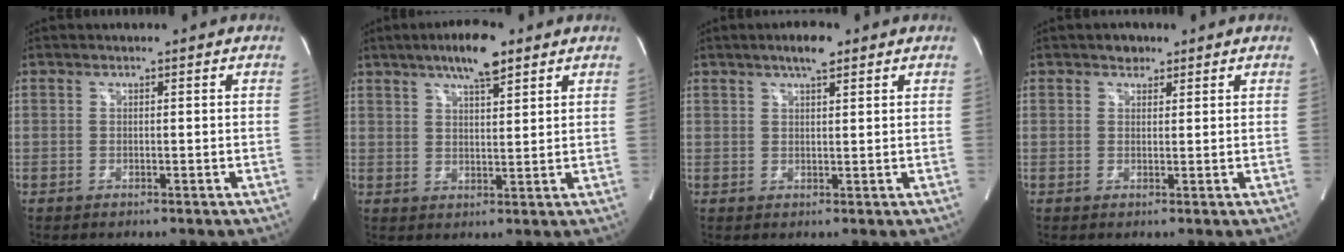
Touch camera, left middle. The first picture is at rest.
{"total": 7.5, "force": [5.1, 1.4, 5.4], "torque": [-0.098, 0.007, 0.083]}
{"total": 3.8, "force": [2.6, 0.7, 2.7], "torque": [-0.051, 0.005, 0.043]}
{"total": 1.8, "force": [1.3, 1.1, 0.5], "torque": [-0.009, 0.000, 0.018]}